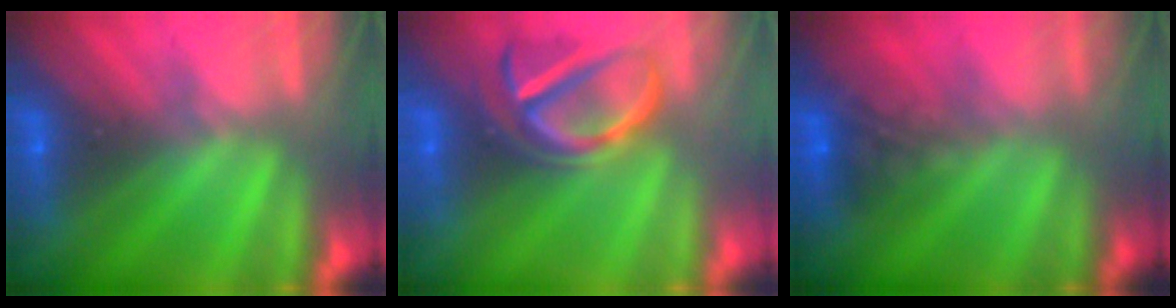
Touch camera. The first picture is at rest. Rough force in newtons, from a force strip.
{"total": 3.6}
{"total": 4.7}